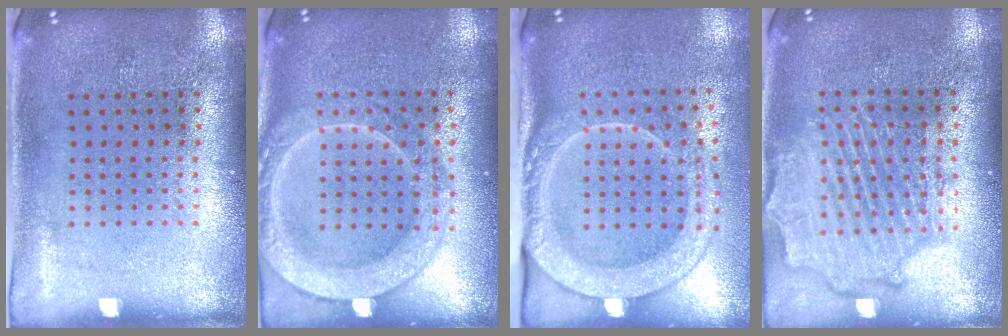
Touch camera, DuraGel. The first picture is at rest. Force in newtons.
{"total": 2.0, "press": 2.0, "slide": 0.3}
{"total": 2.5, "press": 1.9, "slide": 1.6}
{"total": 2.4, "press": 2.2, "slide": 0.8}